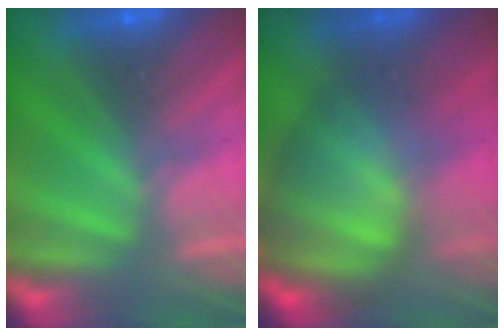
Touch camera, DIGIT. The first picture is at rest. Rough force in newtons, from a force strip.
{"total": 7.8}